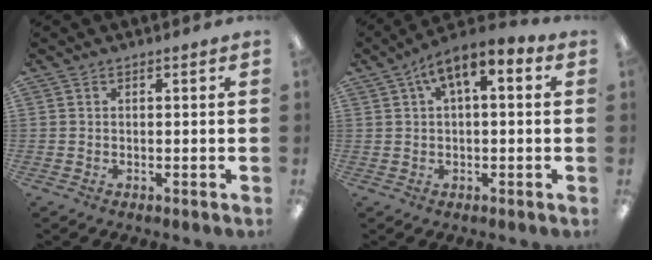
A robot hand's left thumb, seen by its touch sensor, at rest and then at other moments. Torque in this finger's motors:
{"motor_torque": [1.44, 1.25, 1.40, -0.73, 0.27]}